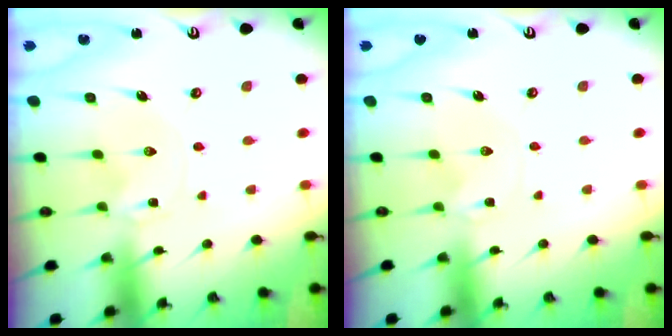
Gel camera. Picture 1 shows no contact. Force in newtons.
{"total": 0.0}